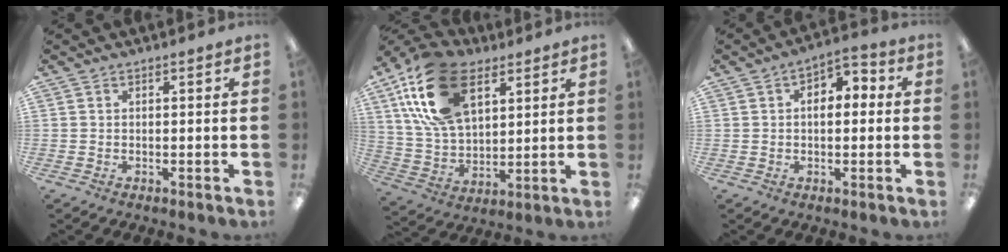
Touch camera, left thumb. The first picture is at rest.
{"total": 21.5, "force": [10.1, 12.8, 14.0], "torque": [-0.300, -0.016, 0.180]}
{"total": 5.3, "force": [0.4, 3.8, 3.7], "torque": [-0.047, 0.007, 0.003]}